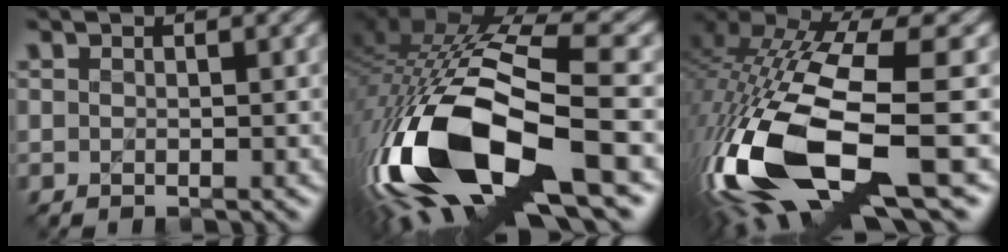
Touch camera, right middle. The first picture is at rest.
{"total": 17.7, "force": [-6.6, 7.9, 14.4], "torque": [-0.305, -0.046, -0.097]}
{"total": 16.3, "force": [-4.7, 6.1, 14.4], "torque": [-0.332, -0.037, -0.068]}